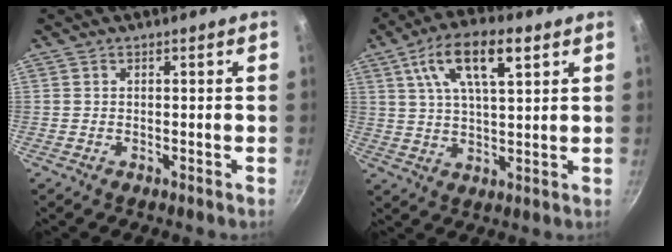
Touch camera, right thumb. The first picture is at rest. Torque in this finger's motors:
{"motor_torque": [0.04, 3.50, 1.32, -0.09, 0.15]}